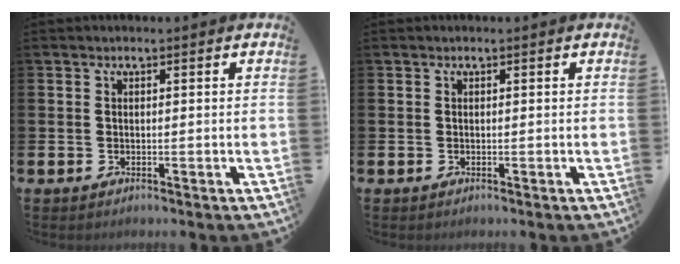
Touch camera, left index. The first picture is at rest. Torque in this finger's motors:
{"motor_torque": [0.00, 0.00, 0.00, 0.00]}